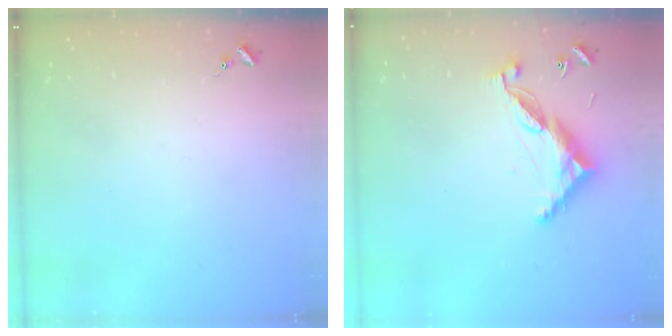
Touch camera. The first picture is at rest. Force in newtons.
{"total": 10.4, "press": 10.4, "slide": 0.4}